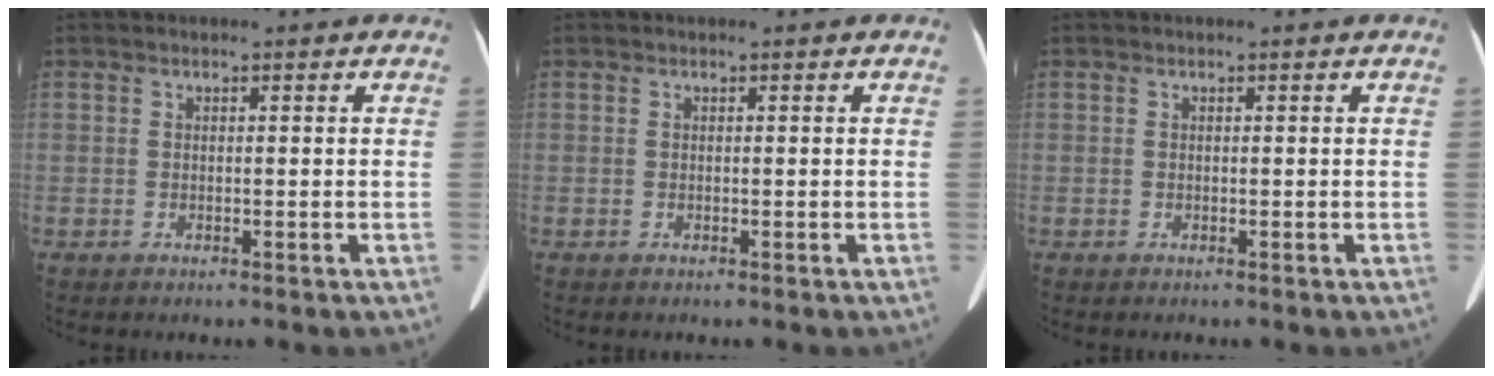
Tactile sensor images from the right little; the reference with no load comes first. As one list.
[{"total": 0.0}, {"total": 0.0}]